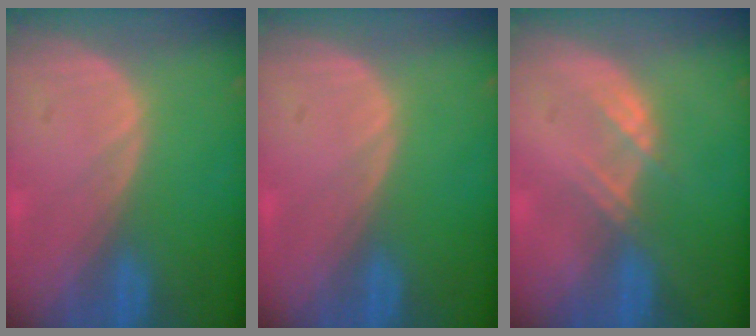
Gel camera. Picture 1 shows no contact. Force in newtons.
{"total": 0.0}
{"total": 2.3, "press": 2.3, "slide": 0.2}